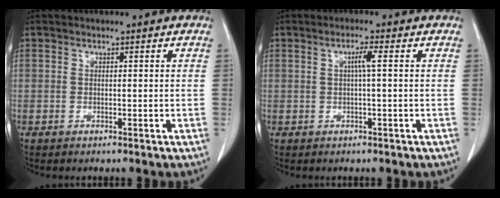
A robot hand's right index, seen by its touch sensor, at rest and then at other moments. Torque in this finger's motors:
{"motor_torque": [0.33, 0.02, 0.05, 0.04]}